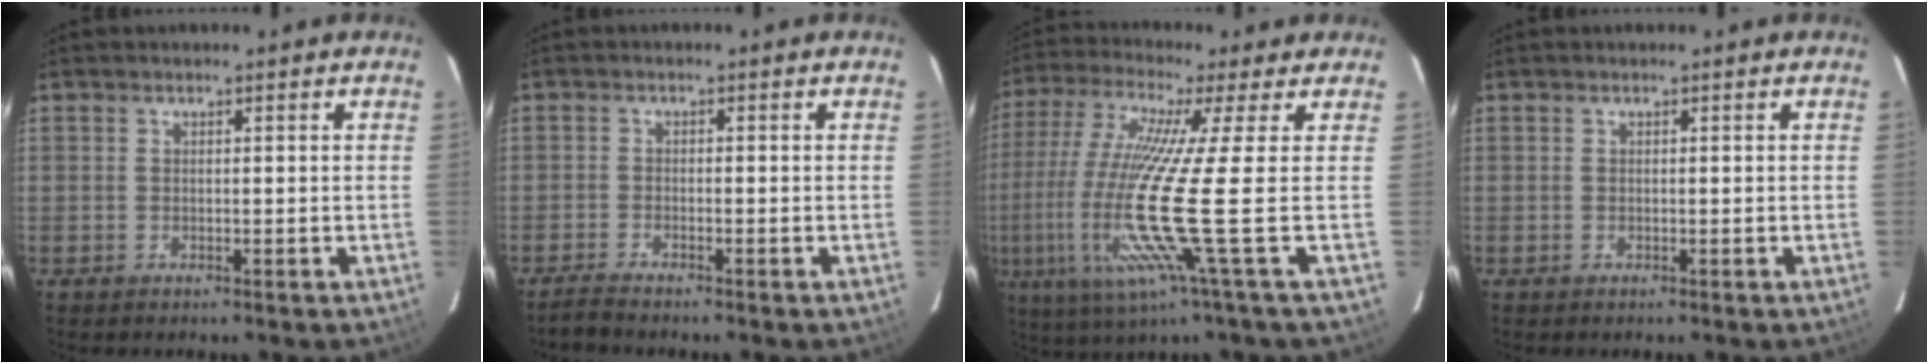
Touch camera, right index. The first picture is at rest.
{"total": 2.4, "force": [-2.2, 0.0, 0.9], "torque": [-0.031, -0.005, -0.045]}
{"total": 20.0, "force": [-3.7, -2.0, 19.6], "torque": [-0.366, -0.050, -0.075]}
{"total": 0.0}